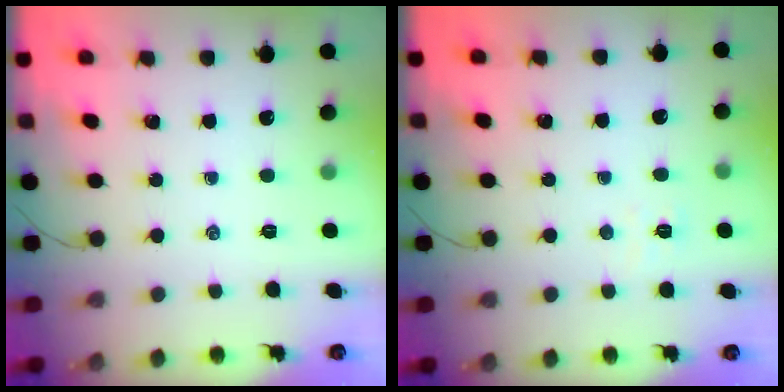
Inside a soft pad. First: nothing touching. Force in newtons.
{"total": 2.4, "press": 2.3, "slide": 0.8}